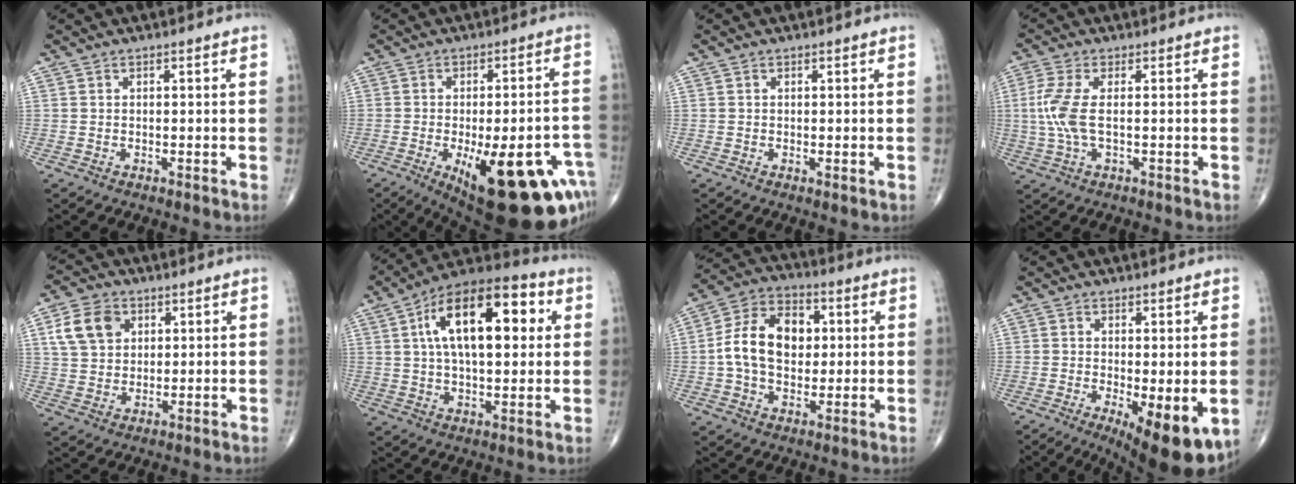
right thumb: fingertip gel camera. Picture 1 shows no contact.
{"total": 24.8, "force": [-10.7, 9.2, 20.5], "torque": [-0.195, 0.022, -0.129]}
{"total": 0.6, "force": [0.0, 0.2, 0.5], "torque": [-0.013, -0.004, 0.000]}
{"total": 6.7, "force": [0.1, 2.3, 6.3], "torque": [-0.175, 0.002, -0.001]}
{"total": 8.8, "force": [3.2, 6.6, 4.8], "torque": [-0.072, -0.003, 0.061]}
{"total": 20.7, "force": [5.1, 9.7, 17.5], "torque": [-0.260, 0.018, 0.071]}
{"total": 13.7, "force": [1.0, 9.5, 9.8], "torque": [-0.152, 0.022, 0.009]}
{"total": 11.1, "force": [-3.4, 3.5, 9.9], "torque": [-0.139, -0.024, -0.042]}